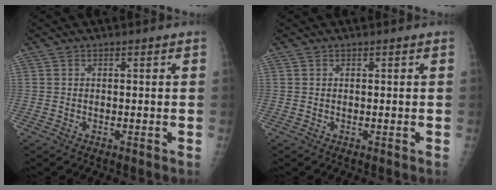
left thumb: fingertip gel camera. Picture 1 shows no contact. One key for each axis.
{"total": 0.0}